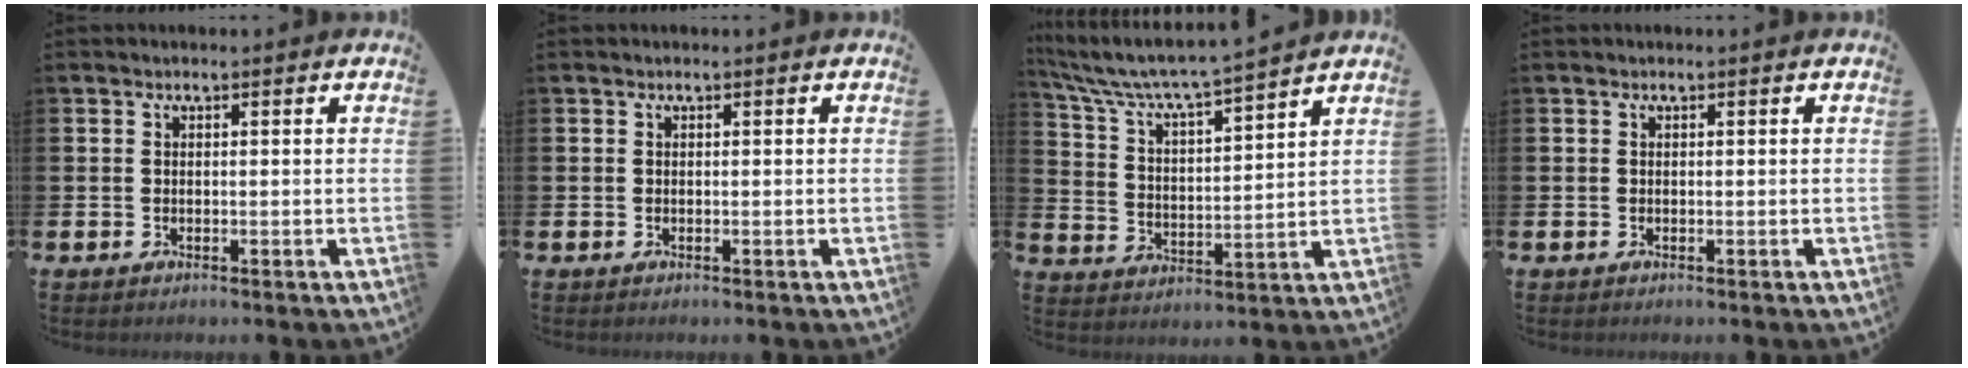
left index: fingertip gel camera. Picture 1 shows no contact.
{"total": 0.0}
{"total": 6.1, "force": [5.8, 0.0, 2.0], "torque": [-0.069, -0.048, 0.093]}
{"total": 0.0}